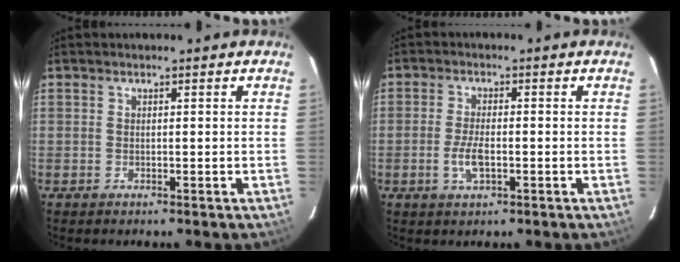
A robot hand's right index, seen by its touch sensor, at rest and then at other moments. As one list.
[{"total": 4.5, "force": [-1.4, 1.8, 3.9], "torque": [-0.082, -0.004, -0.025]}]